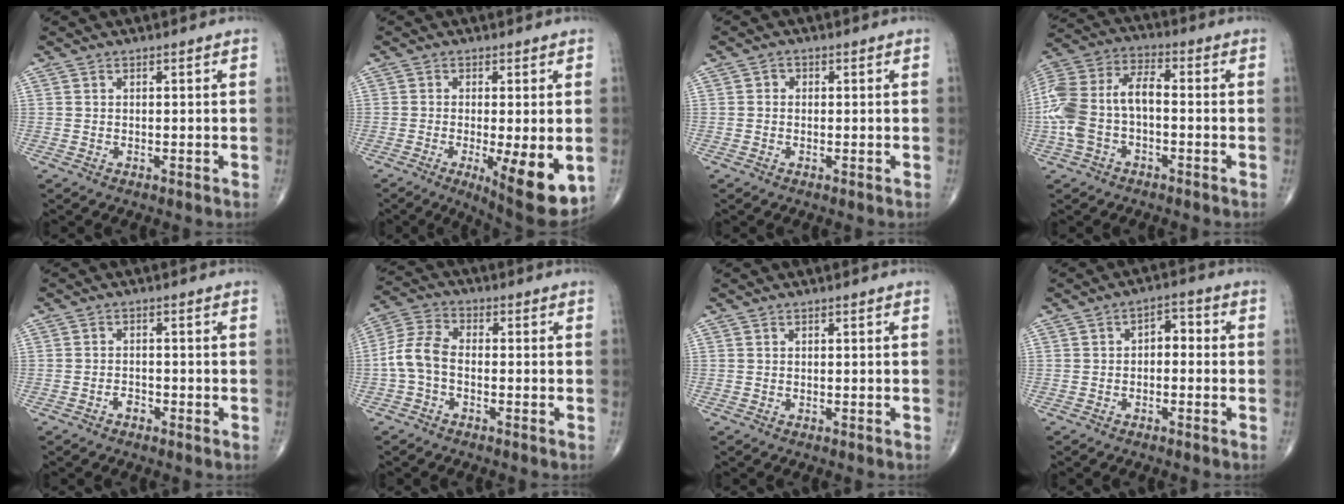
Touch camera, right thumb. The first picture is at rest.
{"total": 12.2, "force": [-3.1, 3.5, 11.3], "torque": [-0.162, -0.026, -0.038]}
{"total": 1.1, "force": [-0.1, 1.0, 0.5], "torque": [0.001, 0.003, -0.006]}
{"total": 14.3, "force": [-2.2, 7.9, 11.6], "torque": [-0.261, 0.040, -0.046]}
{"total": 1.6, "force": [-1.1, 1.0, 0.7], "torque": [-0.008, 0.004, -0.022]}
{"total": 6.7, "force": [-1.5, 3.9, 5.2], "torque": [-0.113, 0.022, -0.042]}
{"total": 0.0}
{"total": 3.9, "force": [-0.4, 2.5, 3.0], "torque": [-0.027, 0.021, -0.018]}